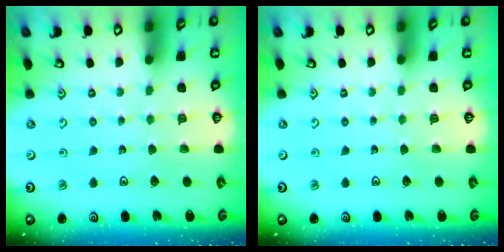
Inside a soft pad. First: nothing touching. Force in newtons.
{"total": 0.0}